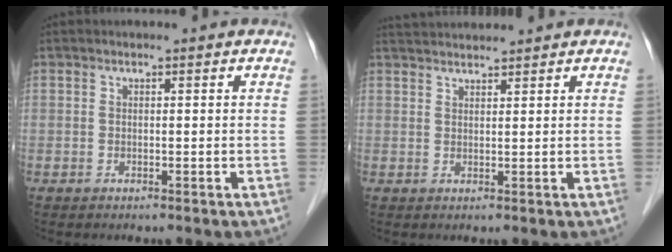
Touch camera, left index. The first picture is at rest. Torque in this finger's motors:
{"motor_torque": [0.40, -0.68, 0.12, 0.03]}